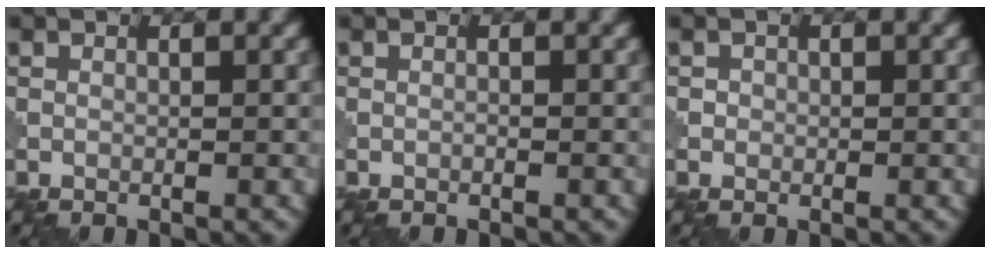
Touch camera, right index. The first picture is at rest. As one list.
[{"total": 0.0}, {"total": 0.8, "force": [0.2, 0.8, 0.1], "torque": [0.005, -0.004, 0.002]}]